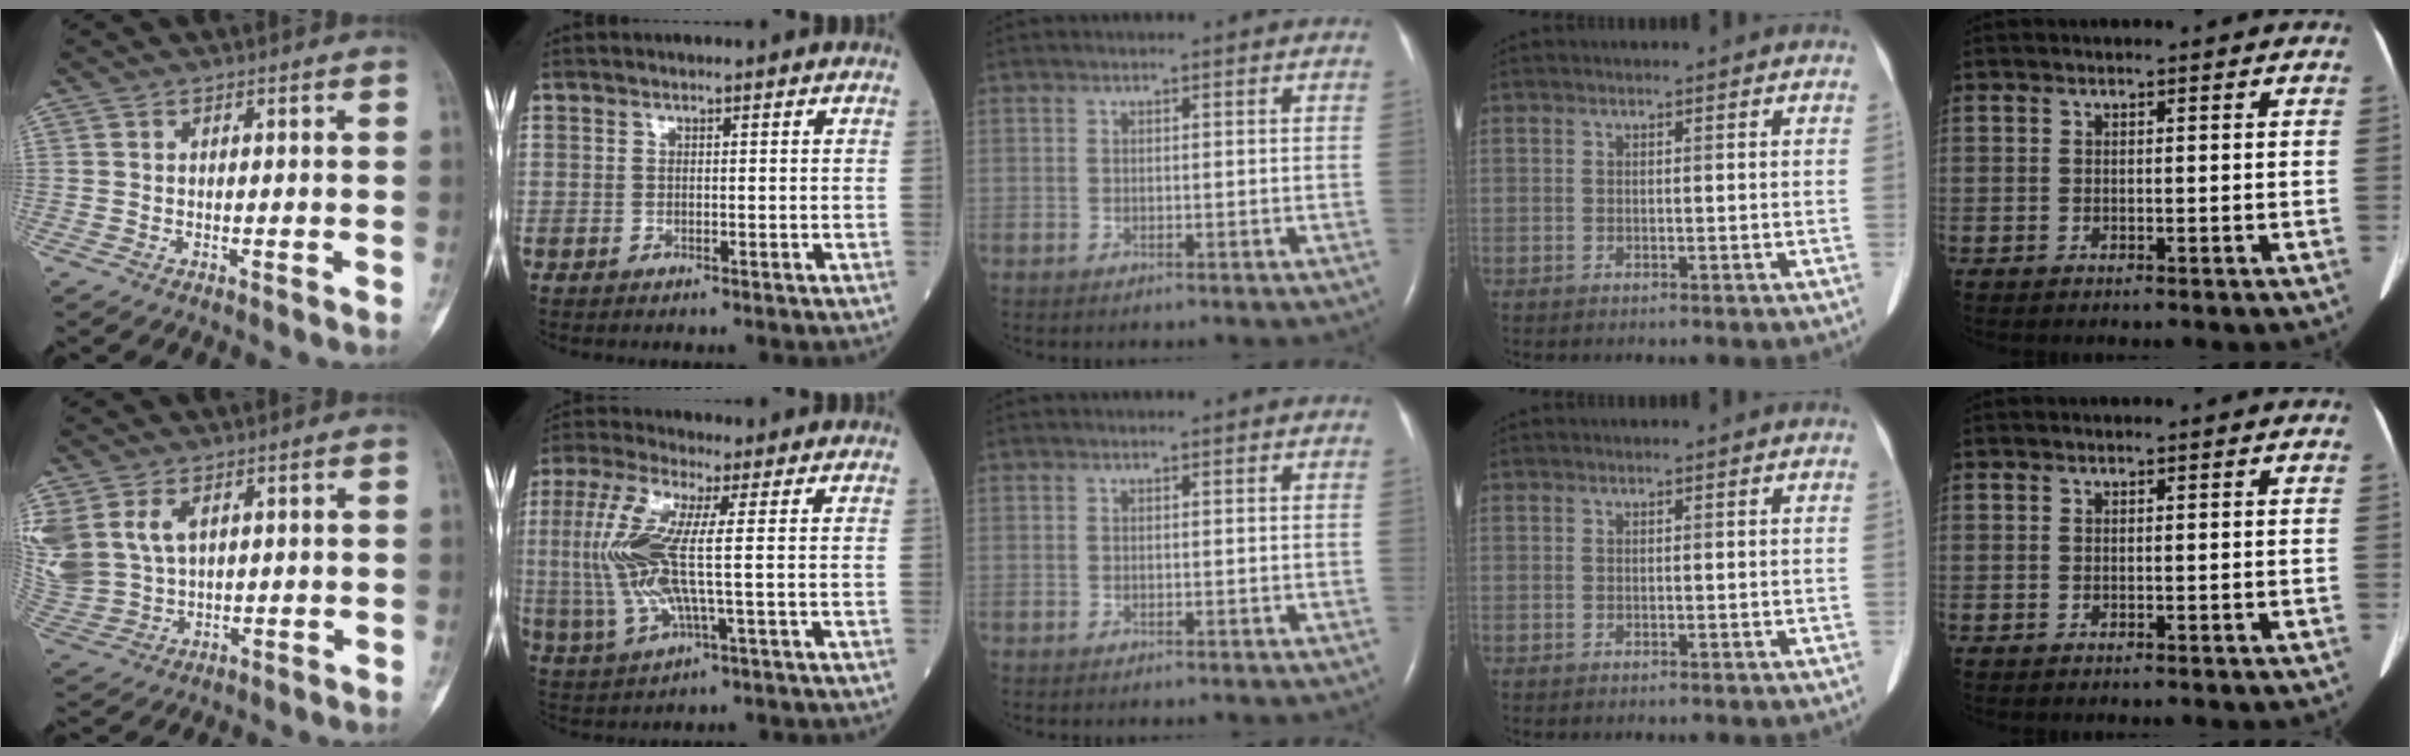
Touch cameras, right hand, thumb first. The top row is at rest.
{"thumb": {"total": 13.3, "force": [4.3, 9.4, 8.3], "torque": [-0.212, 0.001, 0.107]}, "index": {"total": 11.2, "force": [0.6, 1.6, 11.0], "torque": [-0.261, 0.002, 0.009]}}